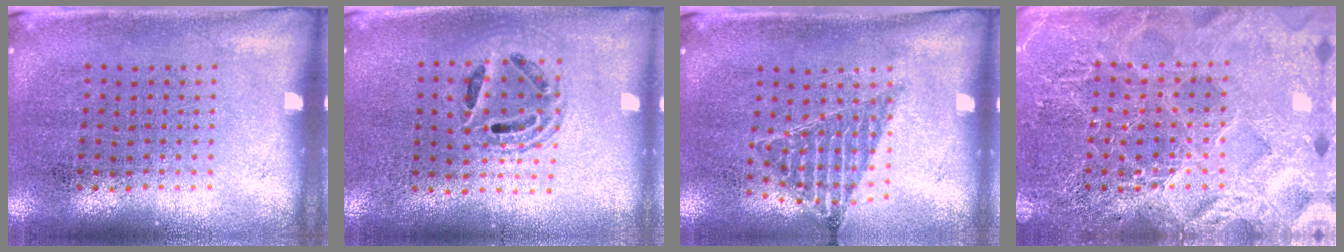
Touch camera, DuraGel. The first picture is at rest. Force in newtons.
{"total": 1.5, "press": 1.3, "slide": 0.7}
{"total": 0.9, "press": 0.9, "slide": 0.1}
{"total": 6.4, "press": 6.4, "slide": 0.8}